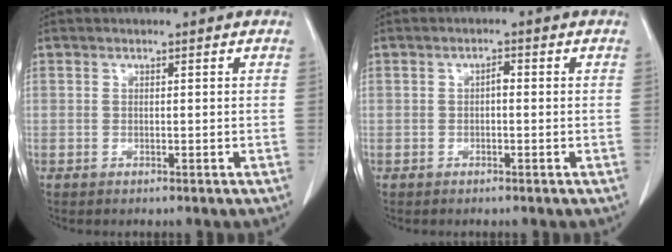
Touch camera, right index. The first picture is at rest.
{"total": 1.2, "force": [-0.1, 0.5, 1.1], "torque": [-0.017, 0.005, -0.002]}